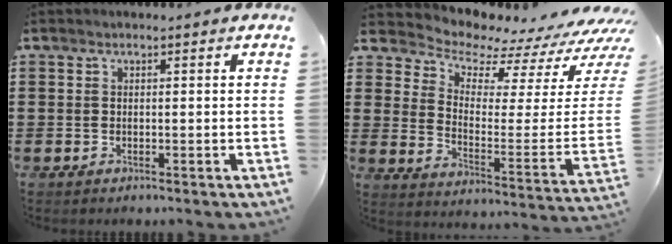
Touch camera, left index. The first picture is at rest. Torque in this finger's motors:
{"motor_torque": [2.14, 0.00, 0.12, -0.01]}